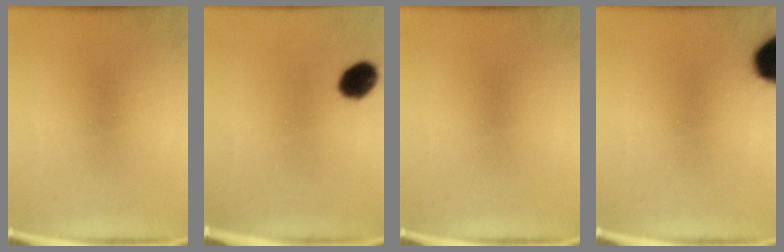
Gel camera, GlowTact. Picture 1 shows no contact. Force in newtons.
{"total": 5.8}
{"total": 0.0}
{"total": 13.1}